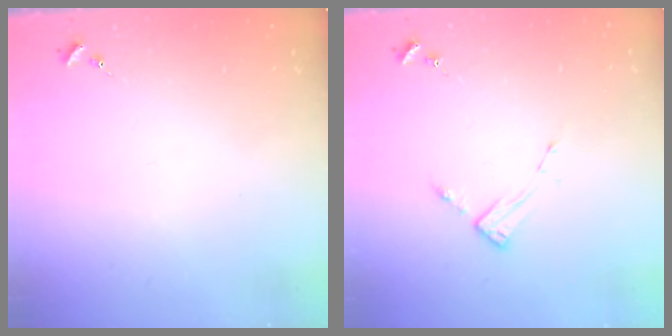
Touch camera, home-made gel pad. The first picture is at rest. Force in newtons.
{"total": 2.7, "press": 2.7, "slide": 0.4}